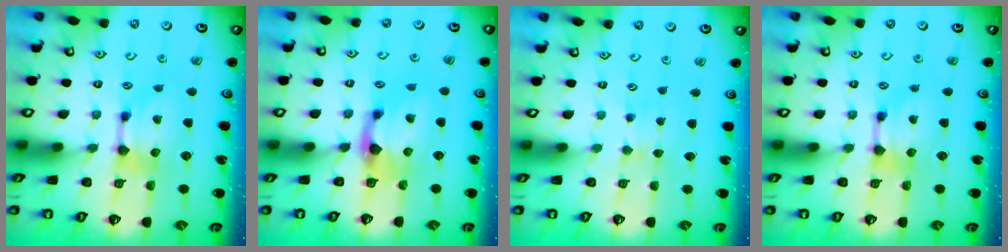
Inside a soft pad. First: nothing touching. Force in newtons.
{"total": 1.7, "press": 1.3, "slide": 1.1}
{"total": 3.0, "press": 2.9, "slide": 0.4}
{"total": 0.0}